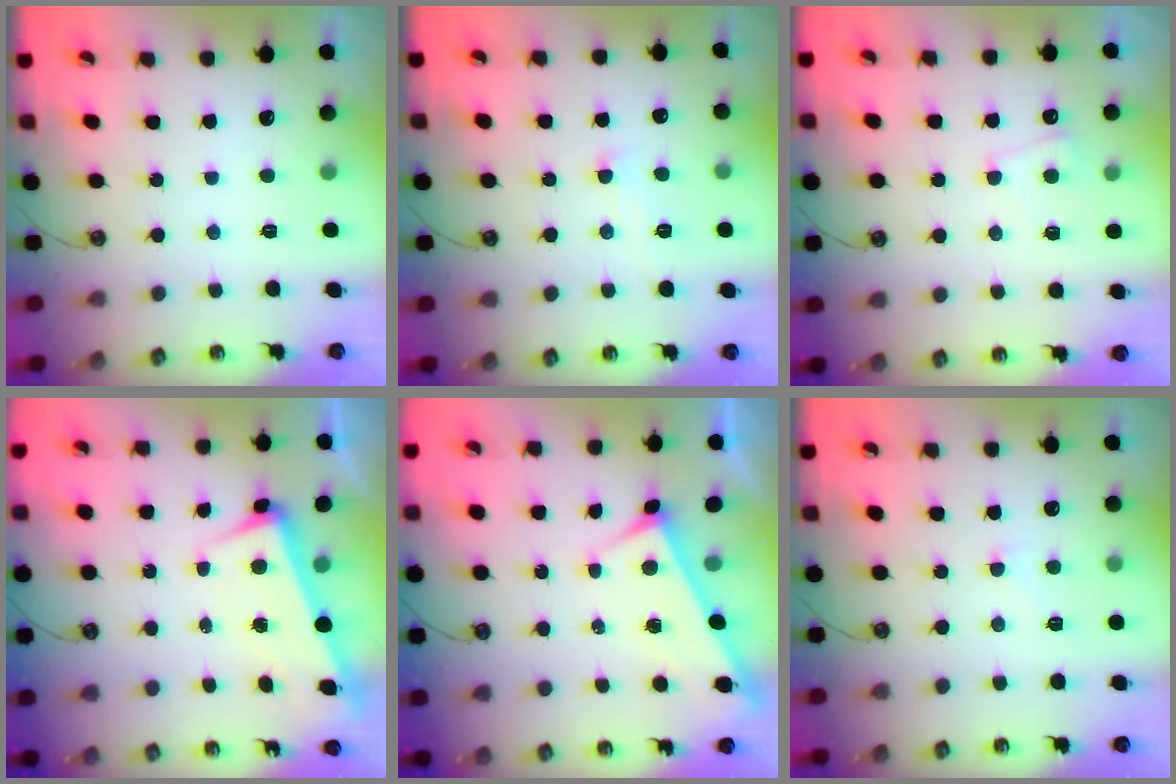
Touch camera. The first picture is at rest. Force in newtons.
{"total": 1.8, "press": 1.7, "slide": 0.6}
{"total": 2.3, "press": 2.3, "slide": 0.5}
{"total": 1.9, "press": 1.6, "slide": 1.1}
{"total": 4.5, "press": 4.5, "slide": 0.1}
{"total": 1.8, "press": 1.7, "slide": 0.6}